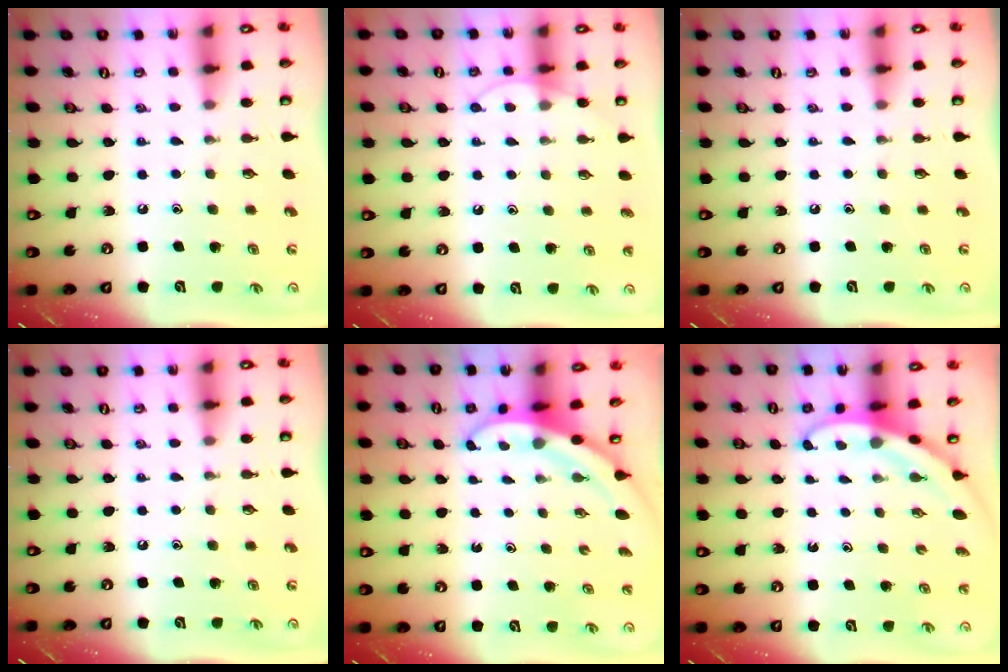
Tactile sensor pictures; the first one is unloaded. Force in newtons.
{"total": 5.7, "press": 5.7, "slide": 0.6}
{"total": 0.0}
{"total": 0.0}
{"total": 3.5, "press": 3.5, "slide": 0.1}
{"total": 3.5, "press": 3.5, "slide": 0.1}